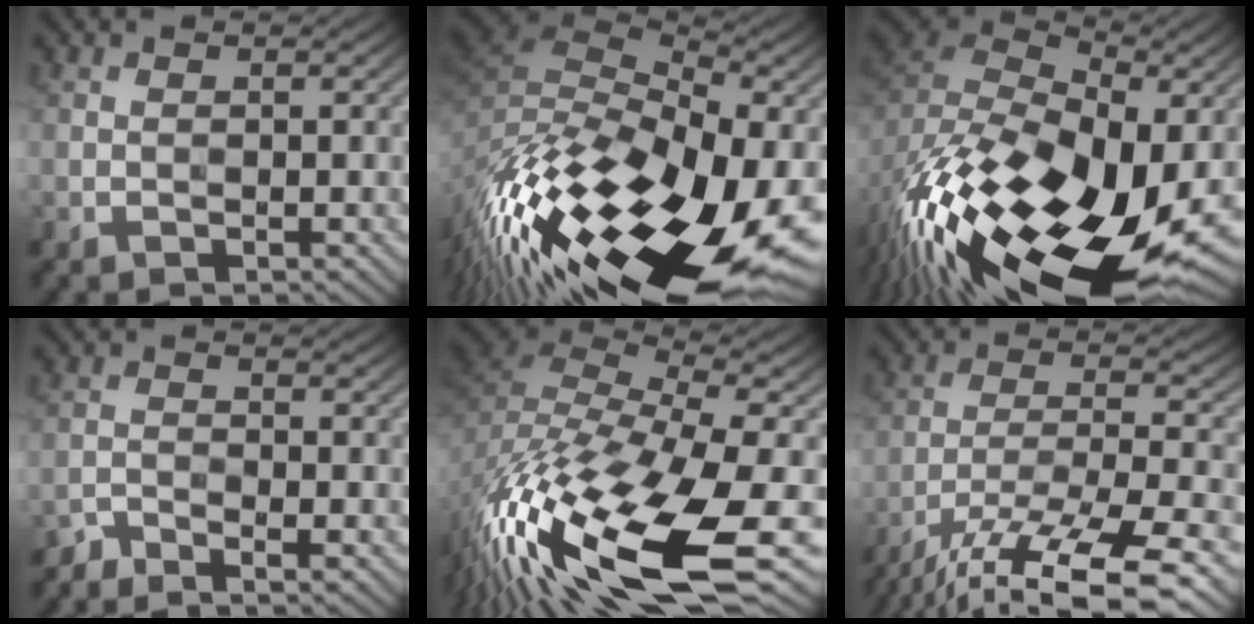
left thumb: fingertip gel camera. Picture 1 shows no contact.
{"total": 19.3, "force": [-8.3, 8.7, 15.1], "torque": [-0.307, -0.017, -0.151]}
{"total": 19.6, "force": [-7.8, 11.3, 13.9], "torque": [-0.298, -0.039, -0.123]}
{"total": 2.0, "force": [-1.9, 0.2, 0.6], "torque": [-0.012, -0.005, -0.047]}
{"total": 19.0, "force": [-9.1, 7.6, 14.9], "torque": [-0.329, -0.036, -0.159]}
{"total": 16.1, "force": [-12.2, 4.1, 9.6], "torque": [-0.189, -0.028, -0.187]}